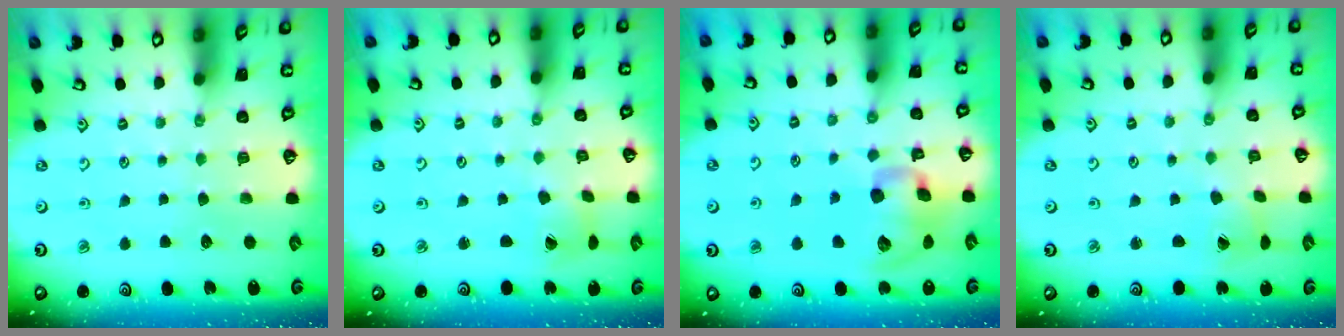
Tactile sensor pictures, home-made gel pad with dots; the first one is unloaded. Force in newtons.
{"total": 2.0, "press": 2.0, "slide": 0.4}
{"total": 13.5, "press": 13.4, "slide": 2.1}
{"total": 1.7, "press": 1.7, "slide": 0.2}